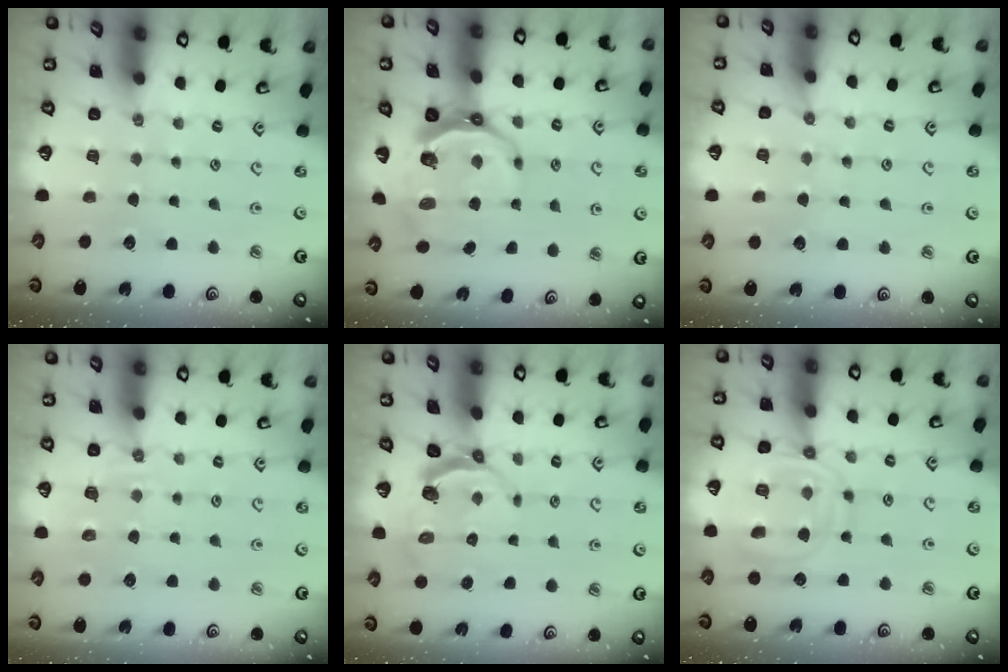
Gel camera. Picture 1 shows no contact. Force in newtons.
{"total": 7.9, "press": 6.8, "slide": 4.0}
{"total": 5.8, "press": 5.7, "slide": 0.6}
{"total": 3.9, "press": 3.6, "slide": 1.5}
{"total": 4.5, "press": 3.5, "slide": 3.0}
{"total": 12.3, "press": 12.3, "slide": 1.1}